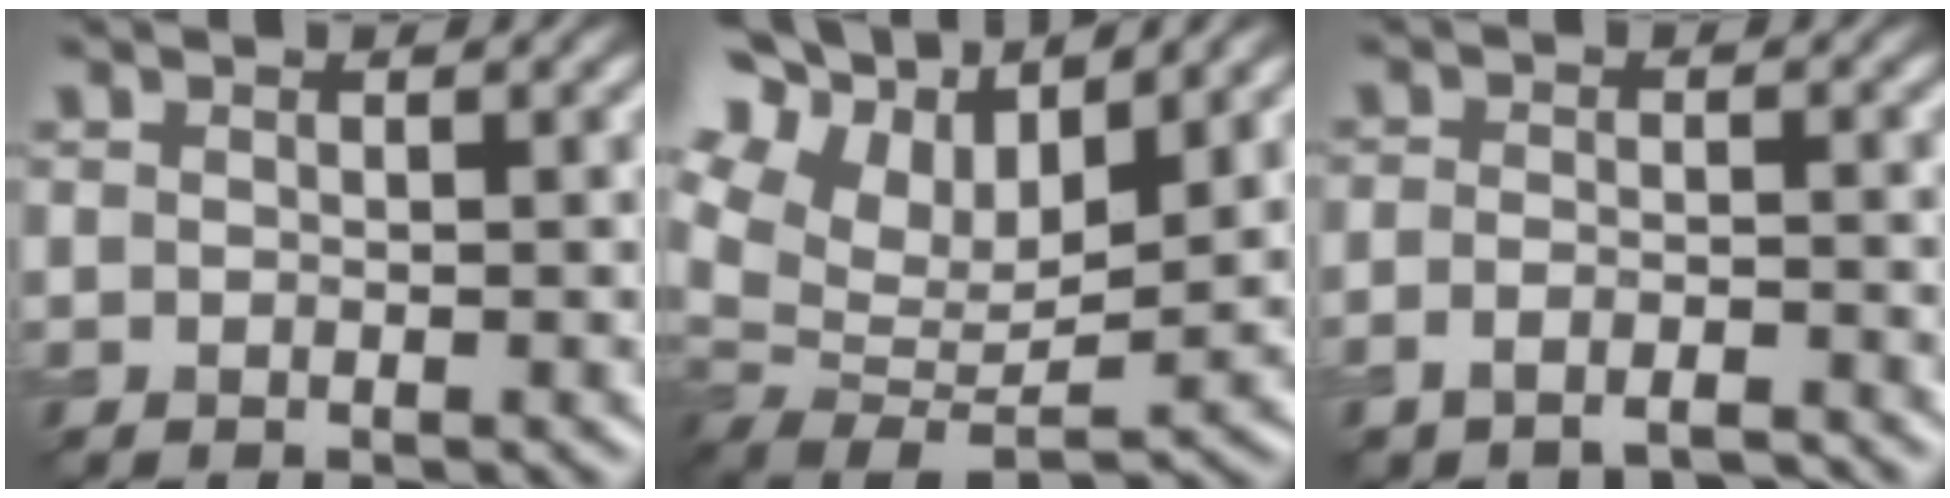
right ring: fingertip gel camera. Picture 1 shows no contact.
{"total": 11.9, "force": [5.3, 6.3, 8.6], "torque": [-0.165, 0.024, 0.092]}
{"total": 3.2, "force": [-2.7, 0.8, 1.5], "torque": [-0.029, -0.005, -0.049]}